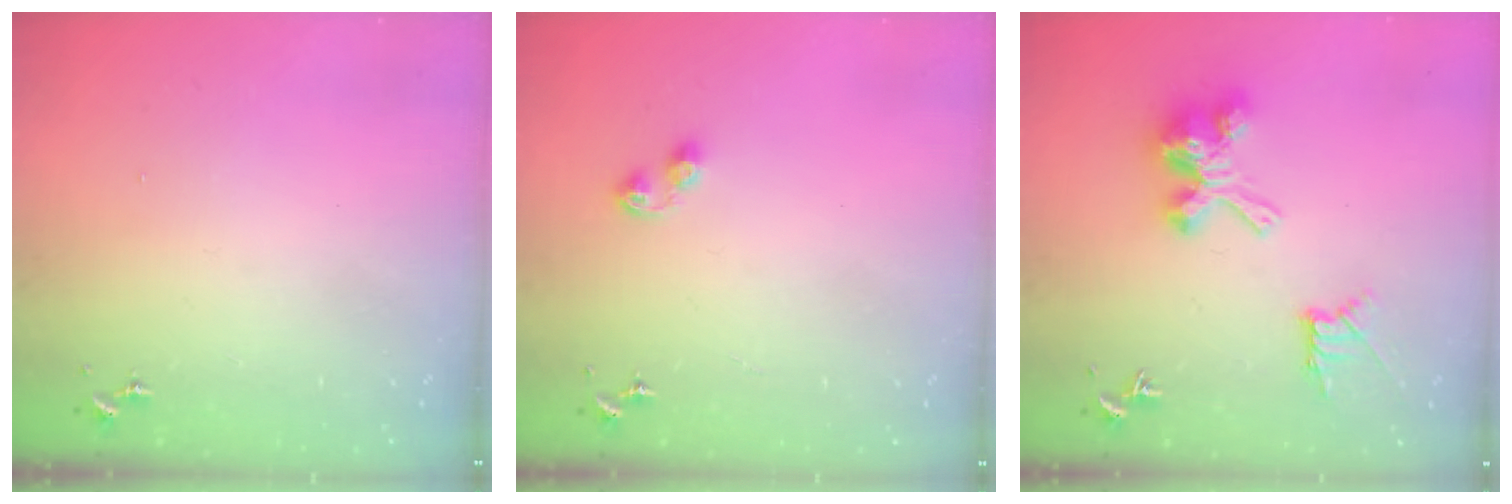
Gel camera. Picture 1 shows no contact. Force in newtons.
{"total": 3.6, "press": 3.6, "slide": 0.6}
{"total": 13.8, "press": 13.8, "slide": 0.4}